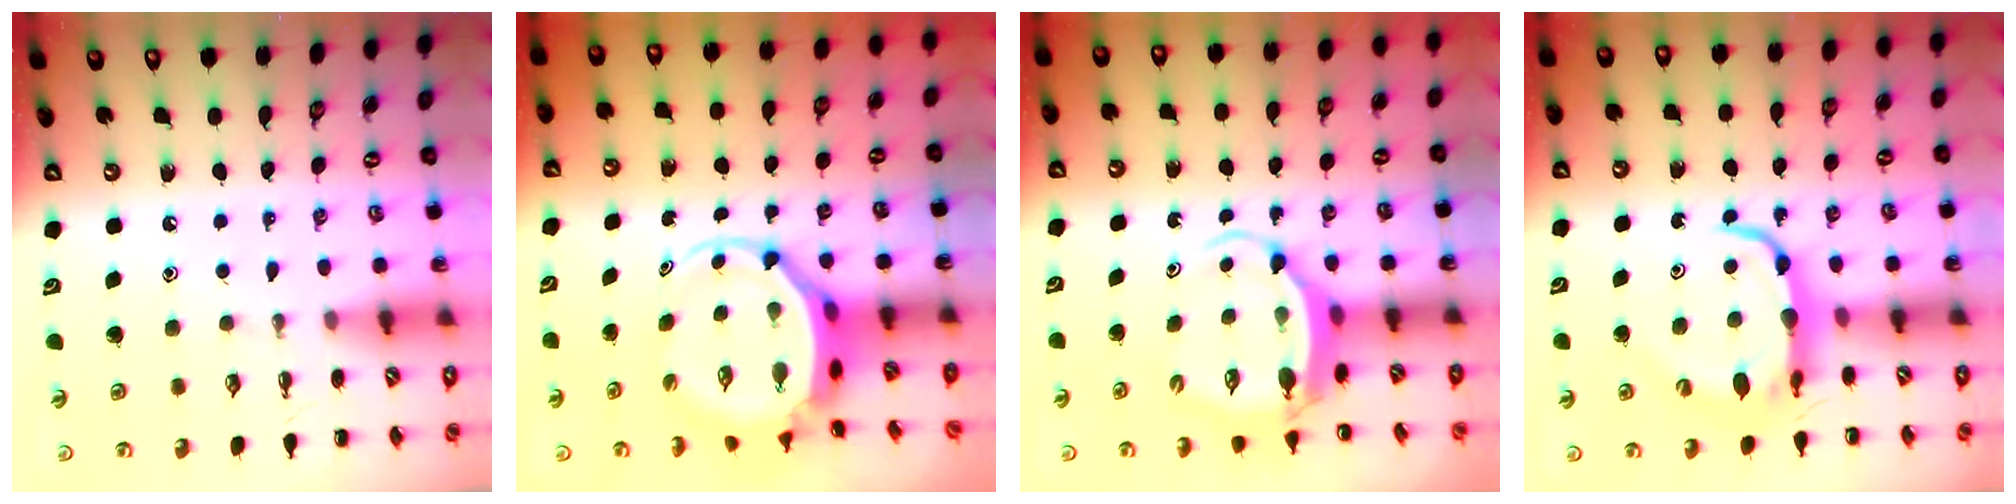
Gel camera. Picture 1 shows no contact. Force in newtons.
{"total": 5.6, "press": 5.4, "slide": 1.2}
{"total": 5.0, "press": 5.0, "slide": 0.5}
{"total": 7.8, "press": 7.7, "slide": 1.3}